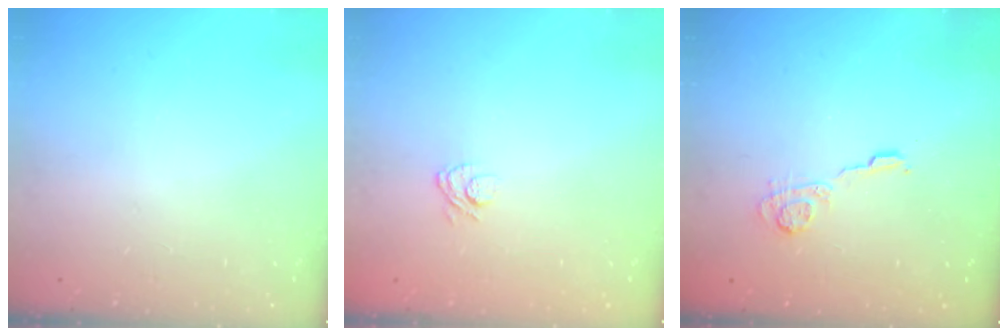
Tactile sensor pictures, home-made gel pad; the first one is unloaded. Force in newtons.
{"total": 6.1, "press": 5.9, "slide": 1.3}
{"total": 4.9, "press": 4.9, "slide": 0.3}